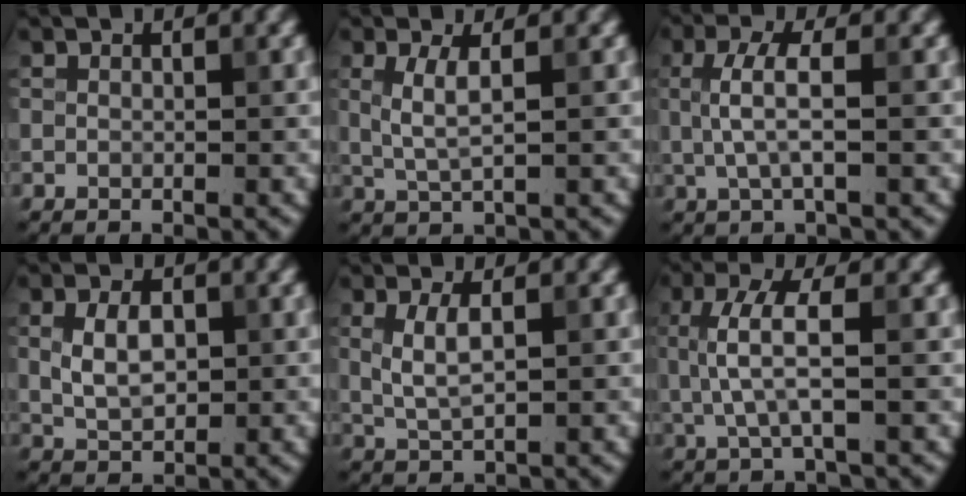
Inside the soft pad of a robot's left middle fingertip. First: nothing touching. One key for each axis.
{"total": 2.4, "fx": 0.5, "fy": 0.5, "fz": 2.3, "tx": -0.051, "ty": -0.002, "tz": 0.012}
{"total": 3.2, "fx": 0.2, "fy": 0.7, "fz": 3.1, "tx": -0.068, "ty": 0.003, "tz": 0.004}
{"total": 3.5, "fx": 0.4, "fy": 2.2, "fz": 2.7, "tx": -0.060, "ty": 0.001, "tz": 0.009}
{"total": 2.6, "fx": 0.5, "fy": 0.9, "fz": 2.4, "tx": -0.055, "ty": 0.000, "tz": 0.011}
{"total": 4.0, "fx": 0.4, "fy": 1.0, "fz": 3.8, "tx": -0.083, "ty": 0.003, "tz": 0.009}